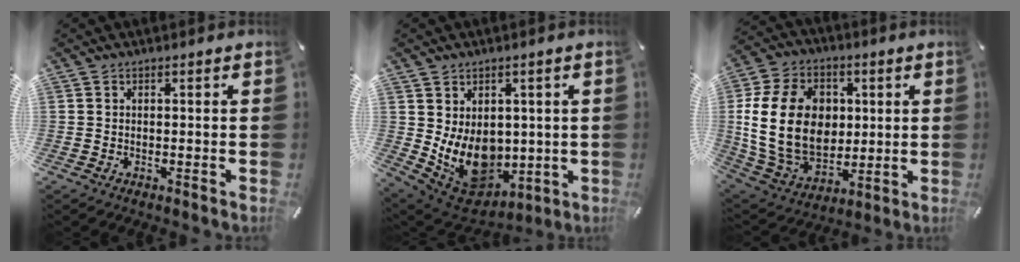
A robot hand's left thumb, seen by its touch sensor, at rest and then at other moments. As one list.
[{"total": 12.5, "force": [0.4, 10.3, 7.0], "torque": [-0.129, -0.034, 0.016]}, {"total": 20.6, "force": [2.1, 15.8, 13.0], "torque": [-0.273, -0.001, 0.041]}]